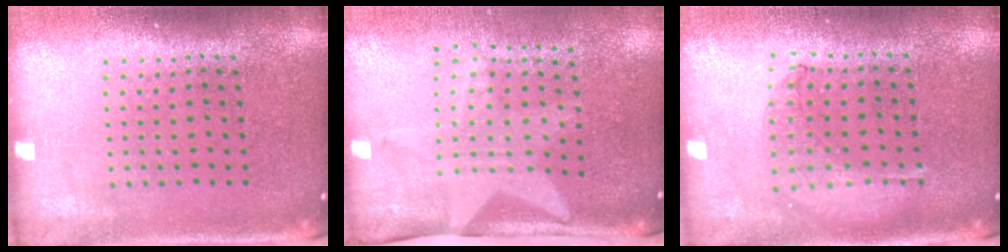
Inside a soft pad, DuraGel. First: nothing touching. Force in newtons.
{"total": 2.1, "press": 1.5, "slide": 1.4}
{"total": 1.0, "press": 1.0, "slide": 0.2}